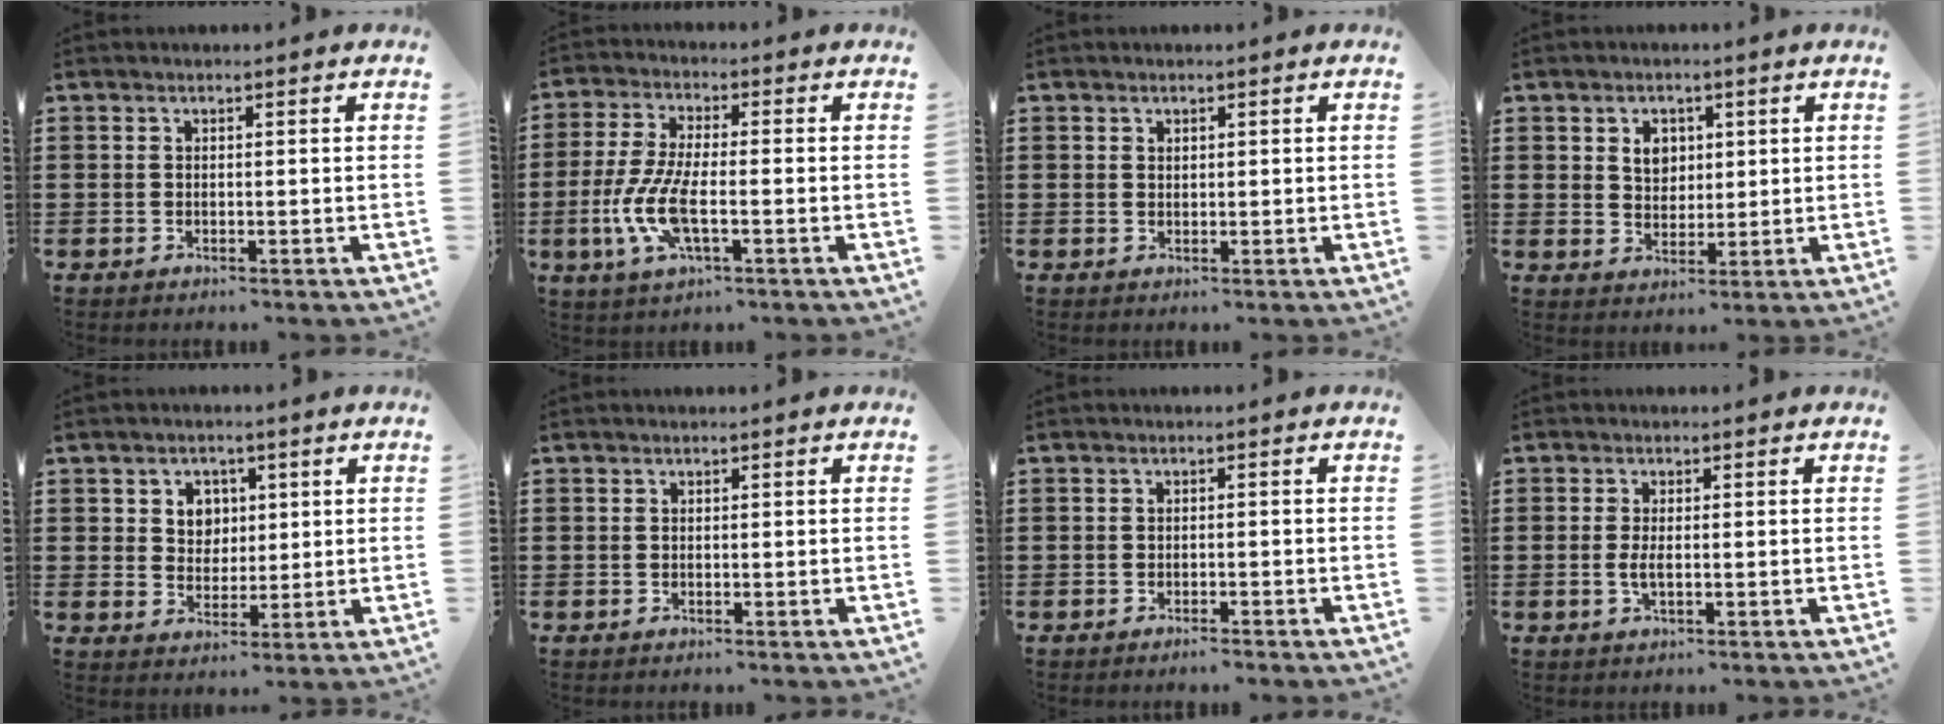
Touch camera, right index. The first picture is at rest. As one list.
[{"total": 8.3, "force": [-2.4, 2.8, 7.5], "torque": [-0.175, -0.017, -0.047]}, {"total": 0.8, "force": [0.6, 0.5, 0.2], "torque": [-0.005, 0.003, 0.011]}, {"total": 3.7, "force": [1.4, 2.9, 1.9], "torque": [-0.039, 0.009, 0.021]}, {"total": 3.9, "force": [1.4, 3.5, 1.0], "torque": [-0.030, 0.011, 0.021]}, {"total": 0.0}, {"total": 1.0, "force": [-1.0, 0.1, 0.4], "torque": [-0.009, -0.001, -0.019]}, {"total": 2.1, "force": [-0.3, 0.4, 2.1], "torque": [-0.044, -0.005, -0.007]}]